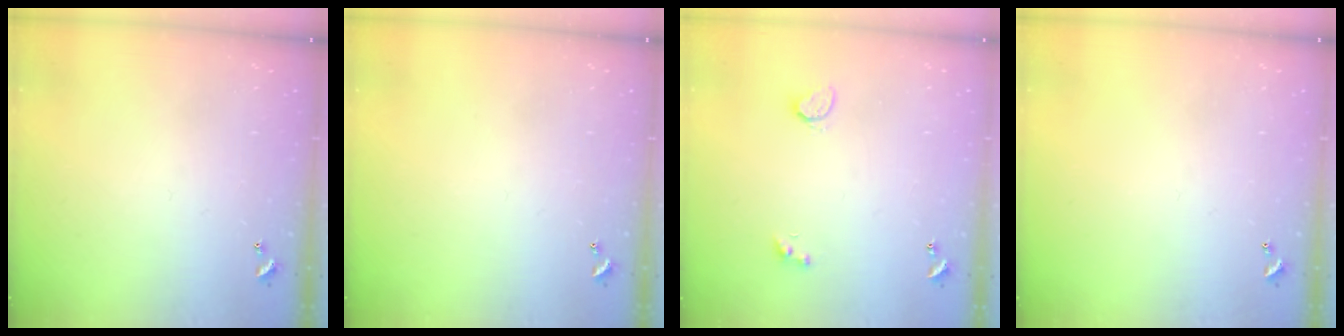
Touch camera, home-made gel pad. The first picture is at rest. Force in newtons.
{"total": 0.0}
{"total": 2.3, "press": 2.3, "slide": 0.5}
{"total": 0.0}